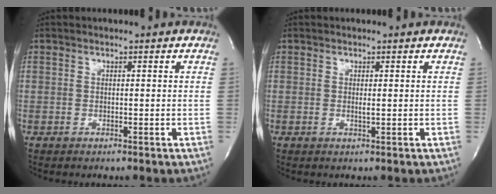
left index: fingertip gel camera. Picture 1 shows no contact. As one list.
[{"total": 0.6, "force": [0.1, 0.0, 0.6], "torque": [-0.017, -0.003, 0.002]}]